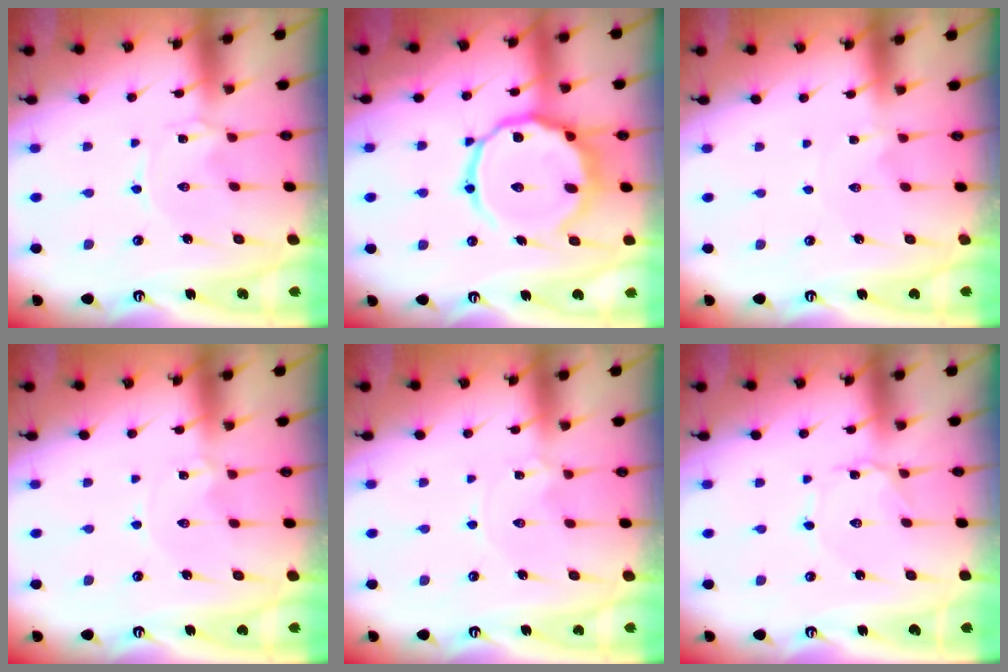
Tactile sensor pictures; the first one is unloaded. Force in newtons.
{"total": 17.3, "press": 17.2, "slide": 1.6}
{"total": 0.7, "press": 0.7, "slide": 0.1}
{"total": 0.0}
{"total": 1.4, "press": 1.4, "slide": 0.2}
{"total": 1.0, "press": 1.0, "slide": 0.1}